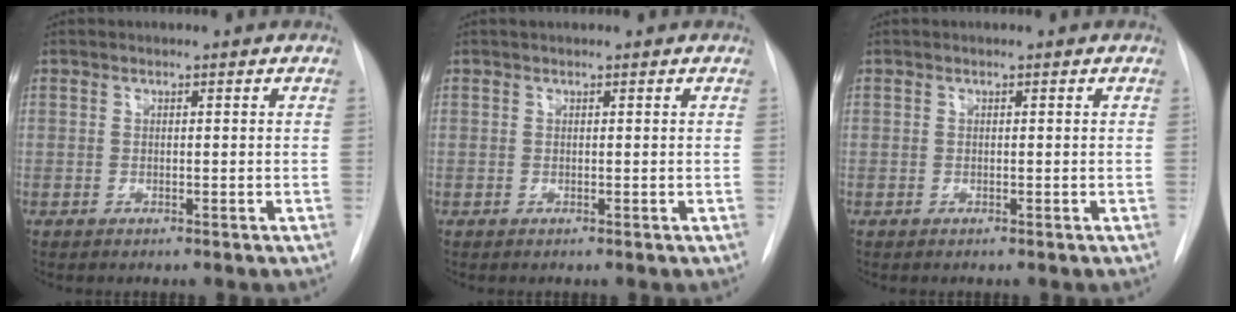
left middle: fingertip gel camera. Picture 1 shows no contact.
{"total": 0.7, "force": [0.6, 0.1, 0.3], "torque": [-0.011, 0.016, 0.012]}
{"total": 0.0}